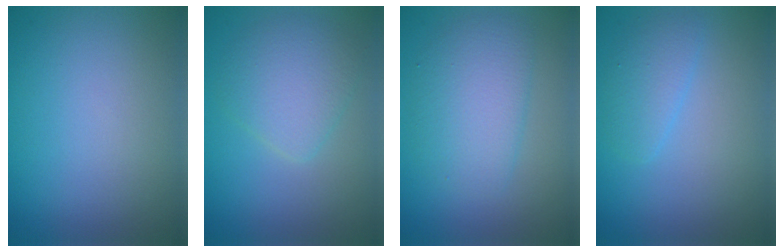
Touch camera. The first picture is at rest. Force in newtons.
{"total": 3.5, "press": 3.5, "slide": 0.1}
{"total": 4.1, "press": 4.0, "slide": 0.1}
{"total": 2.0, "press": 2.0, "slide": 0.1}